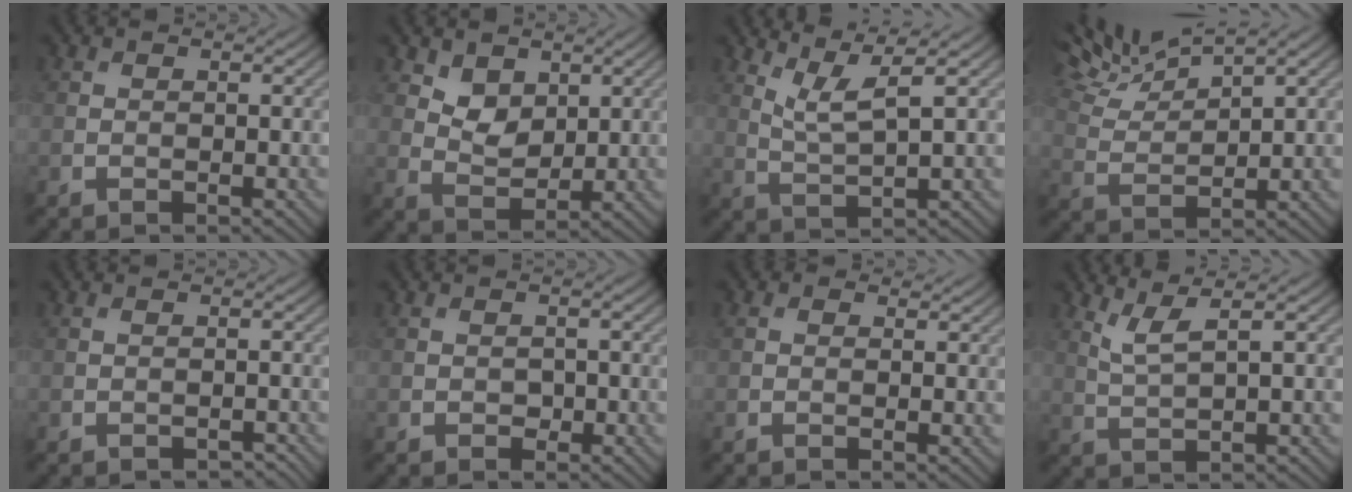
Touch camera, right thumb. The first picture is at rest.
{"total": 4.0, "force": [2.4, 2.6, 1.9], "torque": [-0.043, -0.012, 0.042]}
{"total": 4.6, "force": [2.9, 0.6, 3.5], "torque": [-0.080, 0.000, 0.067]}
{"total": 6.9, "force": [5.9, 1.1, 3.5], "torque": [-0.078, 0.010, 0.111]}
{"total": 0.8, "force": [-0.6, 0.3, 0.5], "torque": [-0.011, -0.003, -0.010]}
{"total": 1.0, "force": [-0.4, 0.8, 0.5], "torque": [-0.002, -0.004, -0.007]}
{"total": 1.4, "force": [0.7, 0.9, 0.9], "torque": [-0.015, 0.000, 0.006]}
{"total": 3.3, "force": [2.0, 0.5, 2.6], "torque": [-0.056, 0.002, 0.050]}